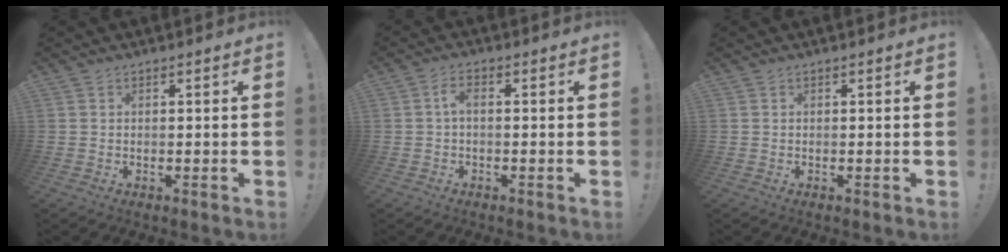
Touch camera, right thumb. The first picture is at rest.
{"total": 3.2, "force": [-0.2, 1.2, 3.0], "torque": [-0.070, 0.009, -0.006]}
{"total": 0.0}